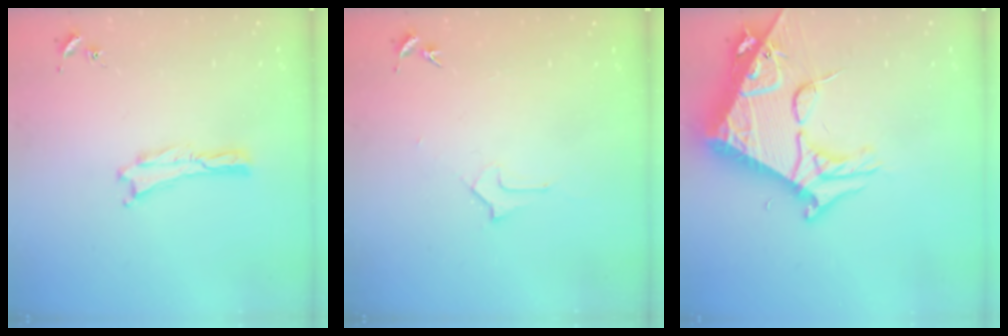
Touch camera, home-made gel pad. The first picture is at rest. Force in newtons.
{"total": 1.6, "press": 1.6, "slide": 0.1}
{"total": 12.0, "press": 11.9, "slide": 1.3}